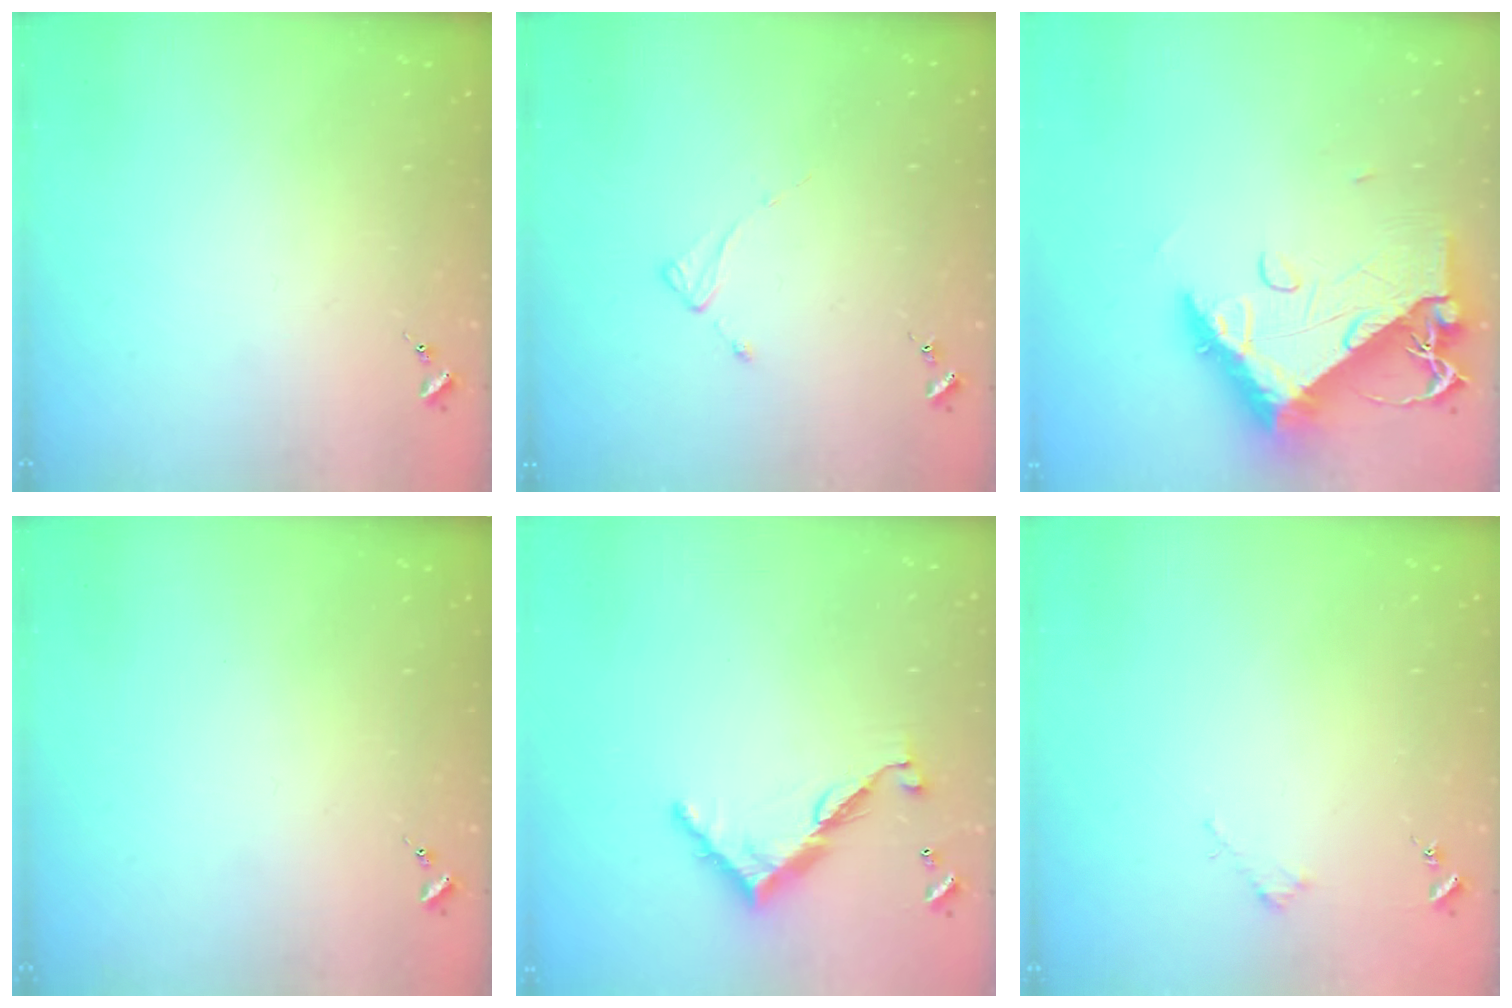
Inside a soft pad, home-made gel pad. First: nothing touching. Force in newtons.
{"total": 2.0, "press": 2.0, "slide": 0.3}
{"total": 15.2, "press": 15.1, "slide": 1.3}
{"total": 0.0}
{"total": 9.7, "press": 9.7, "slide": 0.4}
{"total": 1.8, "press": 1.8, "slide": 0.2}